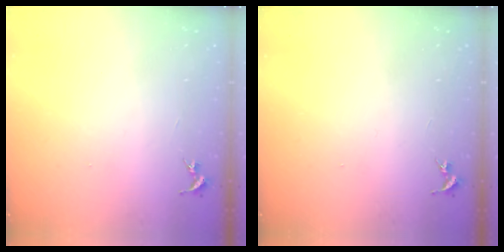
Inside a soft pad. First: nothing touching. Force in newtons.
{"total": 0.0}